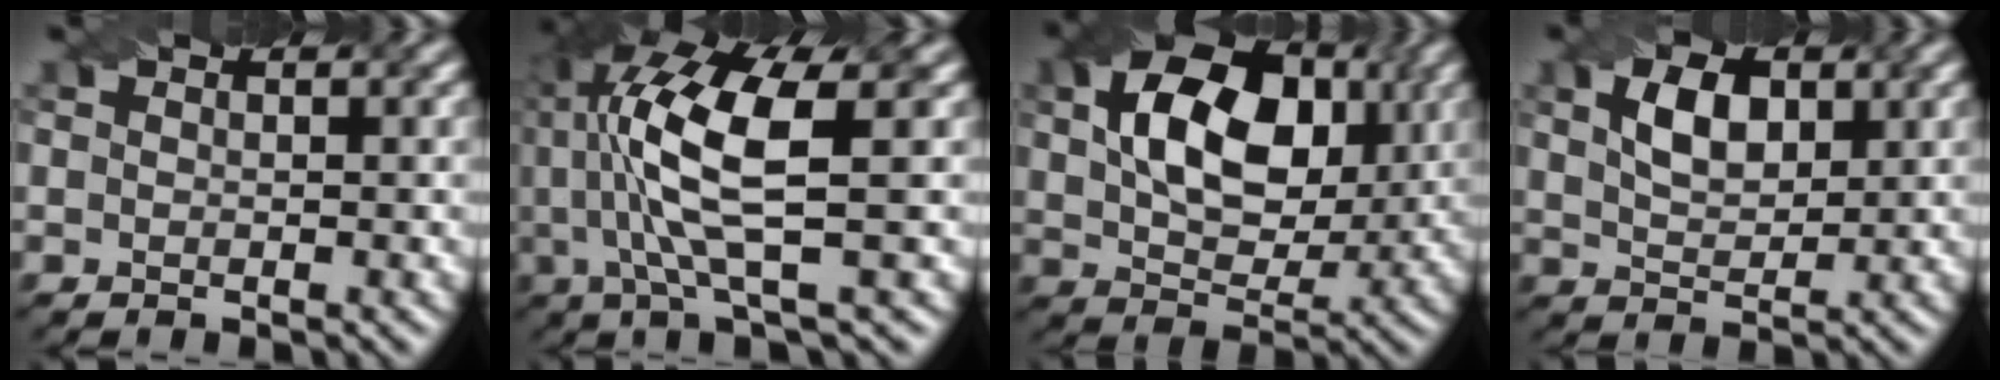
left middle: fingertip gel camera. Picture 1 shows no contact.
{"total": 9.5, "force": [1.3, 2.8, 9.0], "torque": [-0.181, 0.006, 0.028]}
{"total": 10.2, "force": [2.6, 6.5, 7.4], "torque": [-0.130, 0.011, 0.040]}
{"total": 4.0, "force": [1.5, 2.3, 2.9], "torque": [-0.061, 0.005, 0.031]}